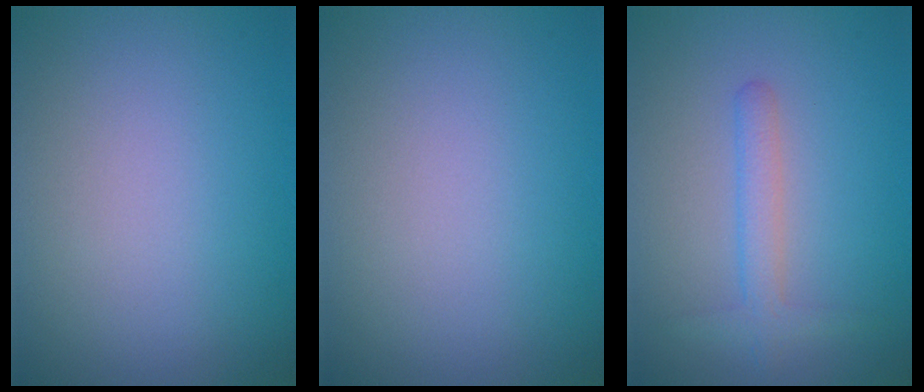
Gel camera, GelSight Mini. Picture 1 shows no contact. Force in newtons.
{"total": 0.0}
{"total": 2.2, "press": 2.2, "slide": 0.1}